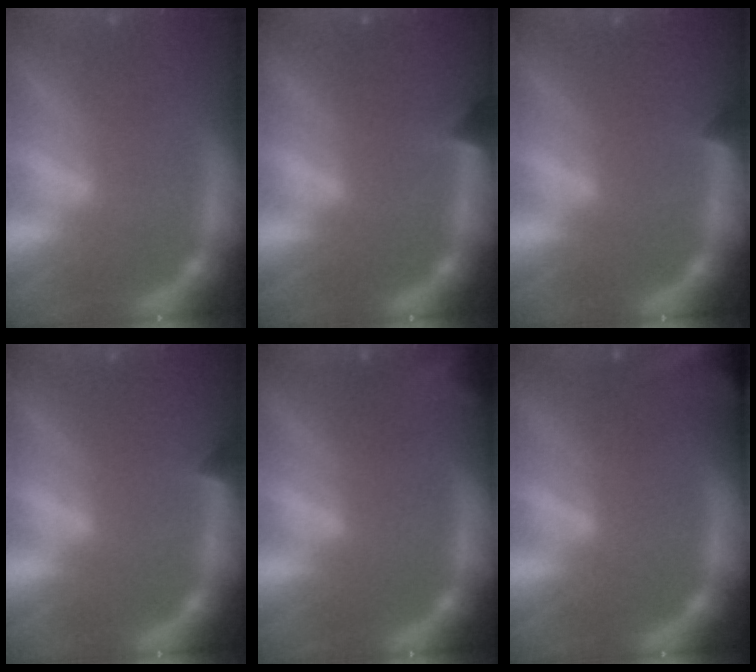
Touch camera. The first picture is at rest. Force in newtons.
{"total": 1.4}
{"total": 0.9}
{"total": 0.9}
{"total": 2.9}
{"total": 9.5}